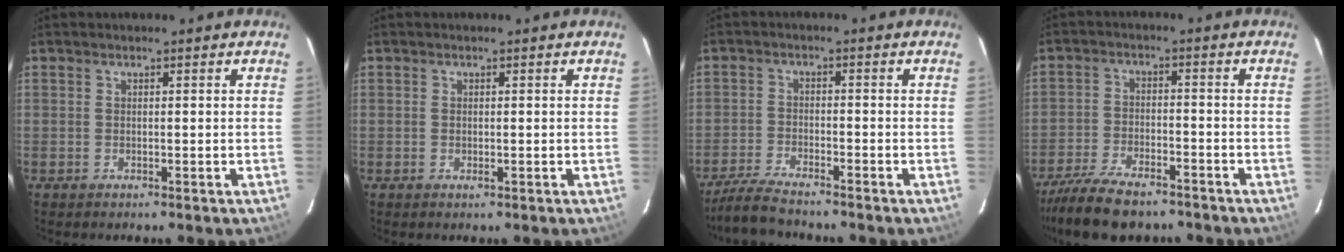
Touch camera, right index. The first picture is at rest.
{"total": 0.6, "force": [-0.1, 0.4, 0.5], "torque": [-0.008, 0.001, -0.001]}
{"total": 7.8, "force": [-6.9, 1.0, 3.3], "torque": [-0.091, -0.017, -0.127]}
{"total": 14.1, "force": [-11.5, 4.8, 6.6], "torque": [-0.155, -0.016, -0.197]}